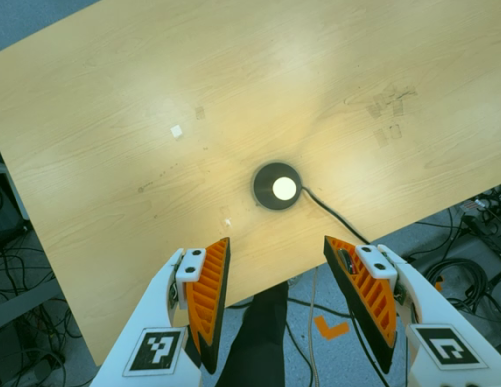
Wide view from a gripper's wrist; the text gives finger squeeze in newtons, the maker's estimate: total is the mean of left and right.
{"total": 0.0}